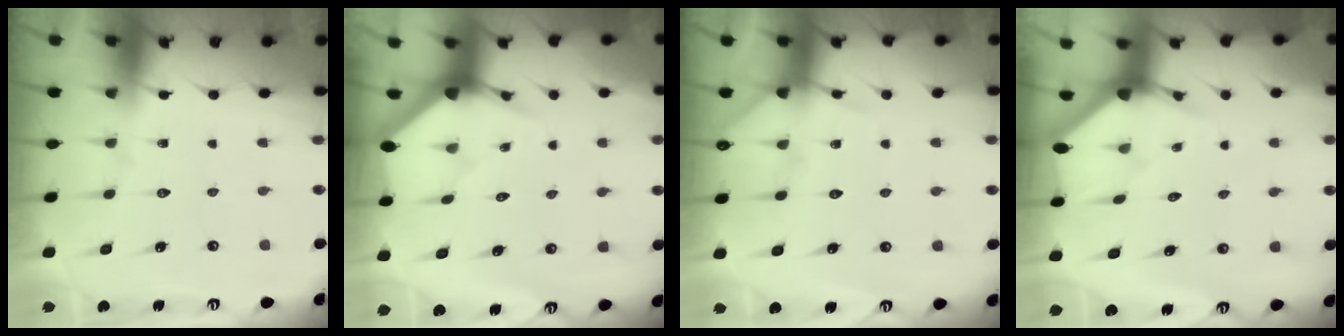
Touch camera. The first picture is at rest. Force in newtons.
{"total": 3.4, "press": 3.4, "slide": 0.1}
{"total": 4.7, "press": 4.7, "slide": 0.6}
{"total": 2.8, "press": 2.8, "slide": 0.2}